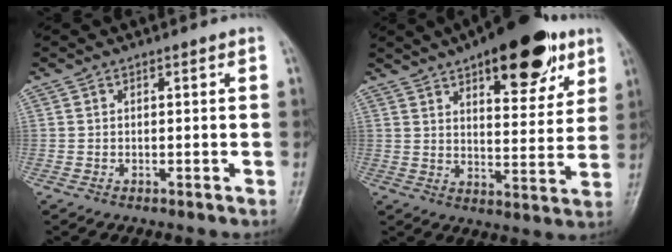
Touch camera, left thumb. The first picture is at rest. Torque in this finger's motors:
{"motor_torque": [0.80, 0.69, 1.42, -1.35, 0.13]}